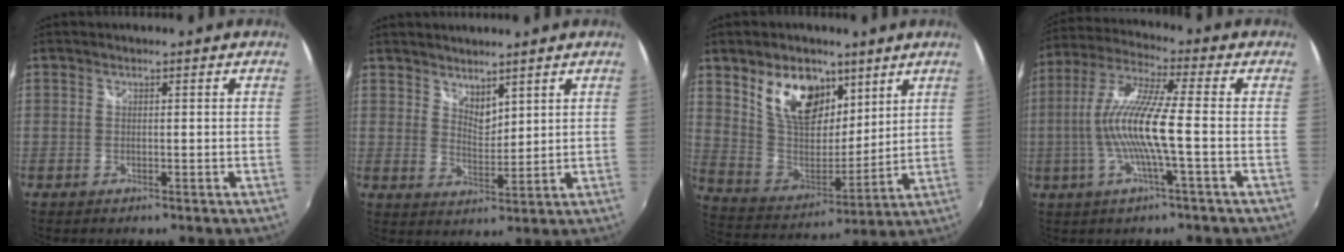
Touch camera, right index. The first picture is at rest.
{"total": 4.2, "force": [3.6, 1.6, 1.5], "torque": [-0.017, -0.005, 0.065]}
{"total": 15.9, "force": [8.8, 9.4, 9.4], "torque": [-0.178, 0.005, 0.170]}
{"total": 12.7, "force": [-2.3, 0.3, 12.5], "torque": [-0.245, 0.001, -0.044]}